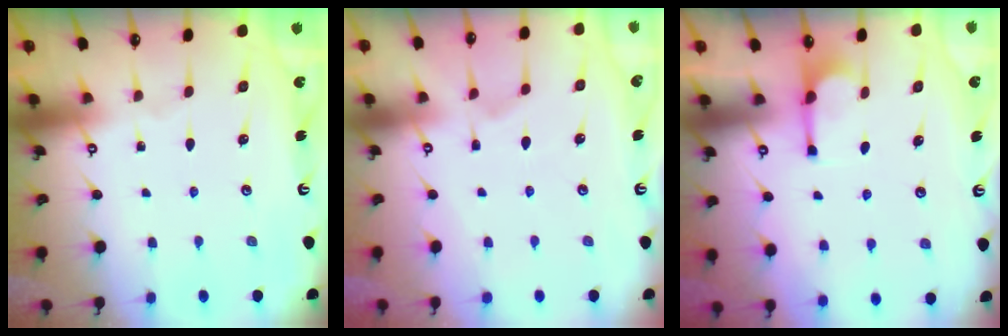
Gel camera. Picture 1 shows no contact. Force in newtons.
{"total": 5.8, "press": 5.6, "slide": 1.4}
{"total": 1.2, "press": 1.1, "slide": 0.5}